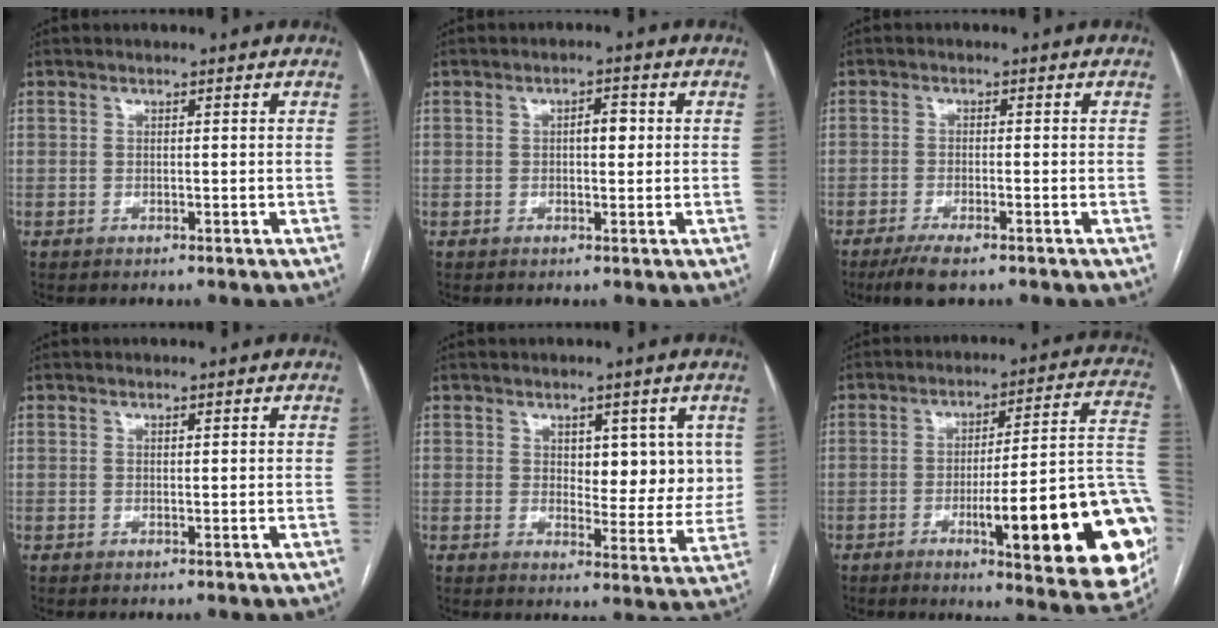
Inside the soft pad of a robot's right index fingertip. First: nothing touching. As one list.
[{"total": 2.7, "force": [0.3, 1.2, 2.4], "torque": [-0.035, 0.009, 0.003]}, {"total": 5.0, "force": [-3.5, 0.8, 3.5], "torque": [-0.065, -0.011, -0.058]}, {"total": 0.6, "force": [0.2, 0.1, 0.6], "torque": [-0.011, 0.001, 0.003]}, {"total": 8.0, "force": [2.6, 4.1, 6.4], "torque": [-0.069, 0.000, 0.039]}, {"total": 24.0, "force": [-7.2, 3.3, 22.6], "torque": [-0.204, 0.012, -0.086]}]